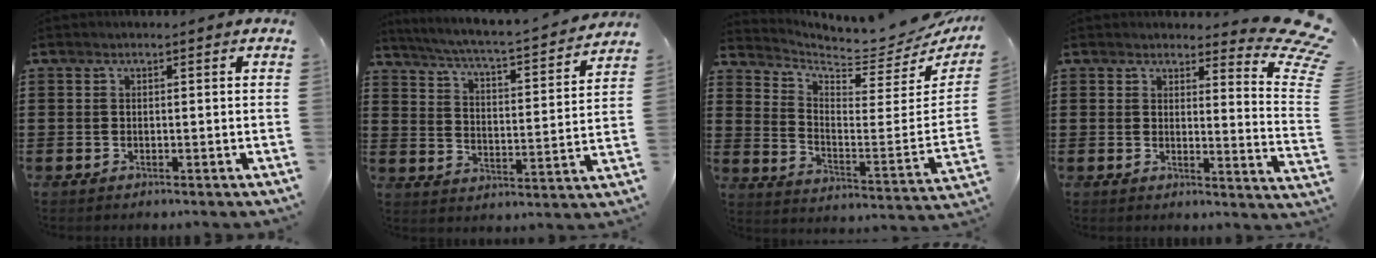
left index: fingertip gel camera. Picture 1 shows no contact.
{"total": 3.9, "force": [3.6, -0.3, 1.5], "torque": [-0.050, -0.037, 0.050]}
{"total": 5.5, "force": [5.2, 0.8, 1.5], "torque": [-0.052, -0.050, 0.085]}
{"total": 6.5, "force": [5.2, 0.8, 3.7], "torque": [-0.052, -0.042, 0.085]}